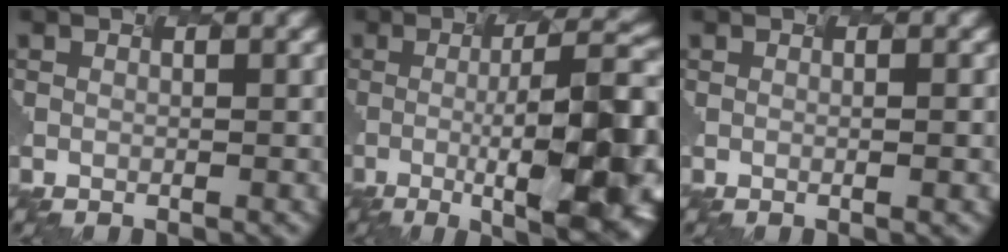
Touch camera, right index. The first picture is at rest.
{"total": 12.6, "force": [-2.0, 3.2, 12.0], "torque": [-0.140, 0.007, -0.022]}
{"total": 2.4, "force": [0.2, 1.2, 2.1], "torque": [0.001, 0.016, -0.013]}